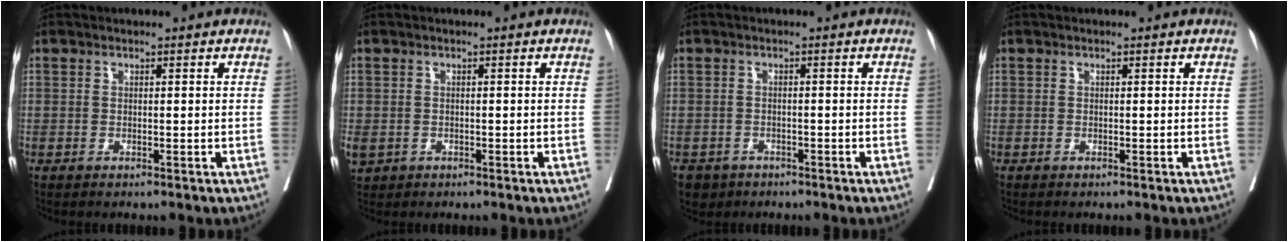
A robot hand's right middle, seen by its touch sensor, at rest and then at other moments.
{"total": 3.5, "force": [-1.2, 2.7, 1.7], "torque": [-0.047, -0.003, -0.013]}
{"total": 4.1, "force": [-2.8, 3.0, 0.7], "torque": [-0.012, 0.003, -0.044]}
{"total": 0.0}